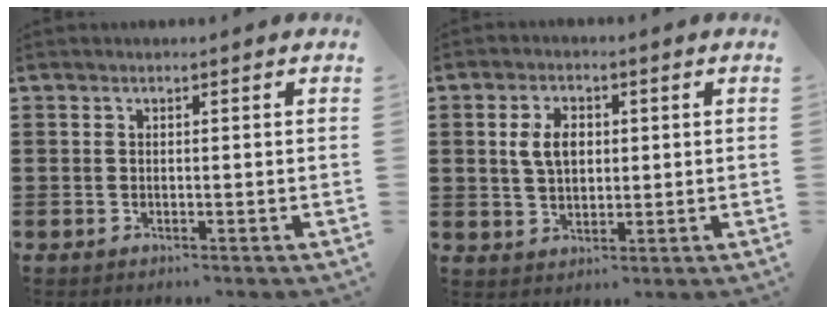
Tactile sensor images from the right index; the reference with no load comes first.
{"total": 4.9, "force": [0.9, 3.1, 3.7], "torque": [-0.080, 0.007, 0.009]}